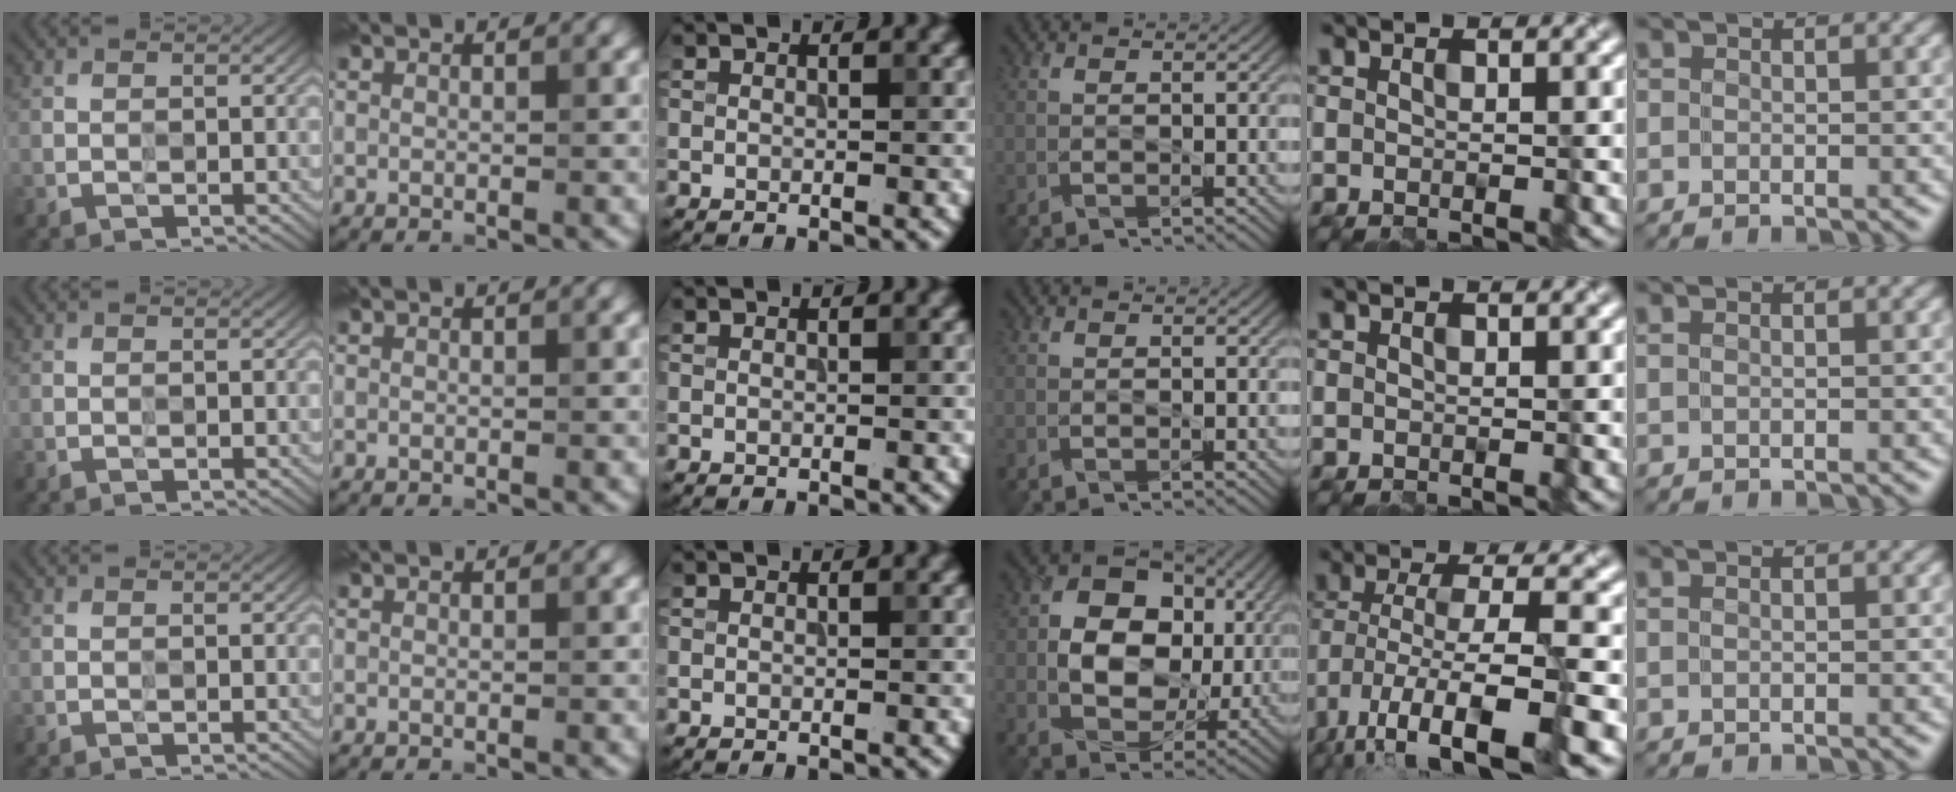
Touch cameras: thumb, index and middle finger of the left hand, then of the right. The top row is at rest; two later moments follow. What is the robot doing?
{"motion": "wipe", "object": "plastic plate"}